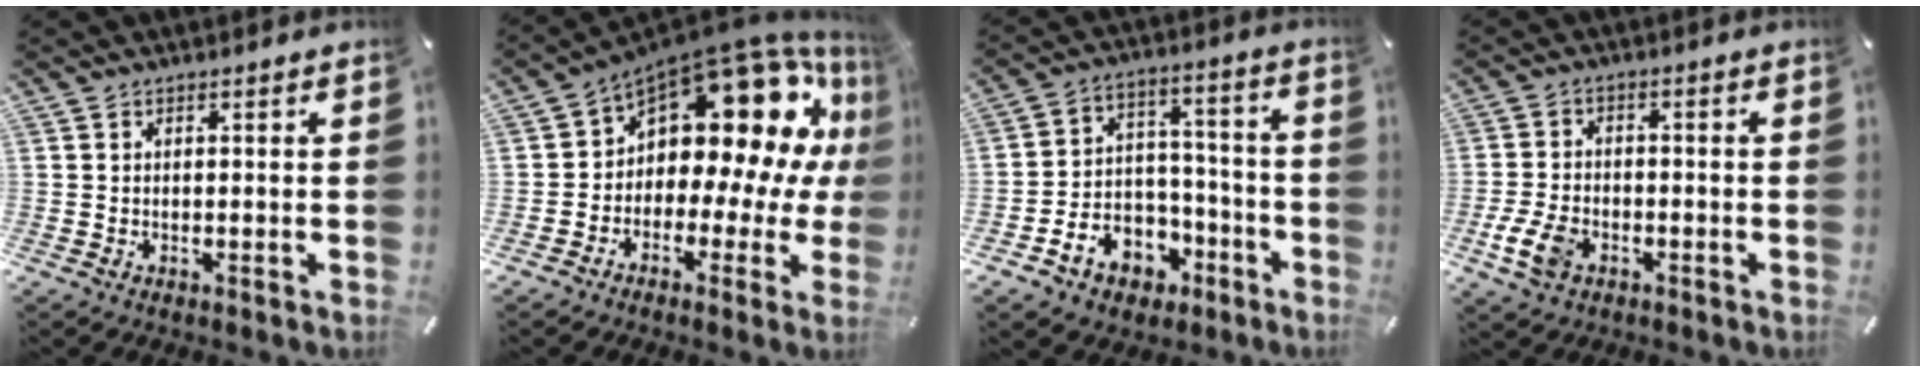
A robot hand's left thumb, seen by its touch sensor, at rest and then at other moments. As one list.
[{"total": 16.1, "force": [7.8, 9.0, 10.9], "torque": [-0.150, -0.076, 0.125]}, {"total": 10.2, "force": [-4.0, 8.8, 3.1], "torque": [-0.035, 0.028, -0.055]}, {"total": 6.6, "force": [-2.9, 4.3, 4.0], "torque": [-0.100, 0.008, -0.056]}]